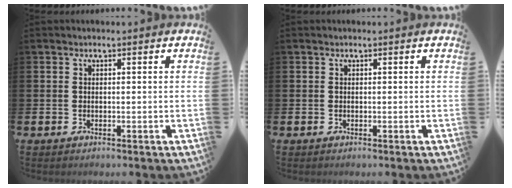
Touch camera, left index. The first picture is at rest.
{"total": 0.0}